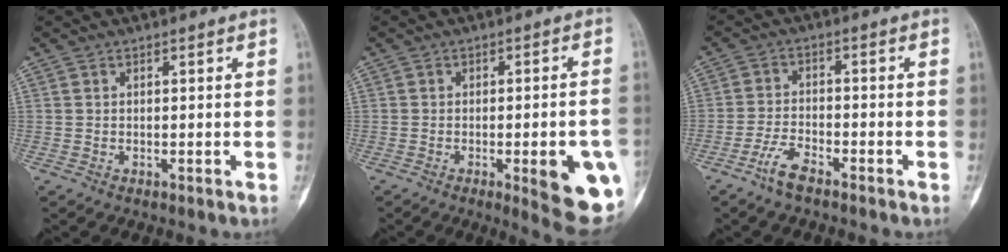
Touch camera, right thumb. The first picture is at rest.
{"total": 12.8, "force": [-4.0, 3.1, 11.8], "torque": [-0.118, 0.003, -0.039]}
{"total": 4.6, "force": [-3.5, 1.3, 2.7], "torque": [-0.066, 0.019, -0.071]}